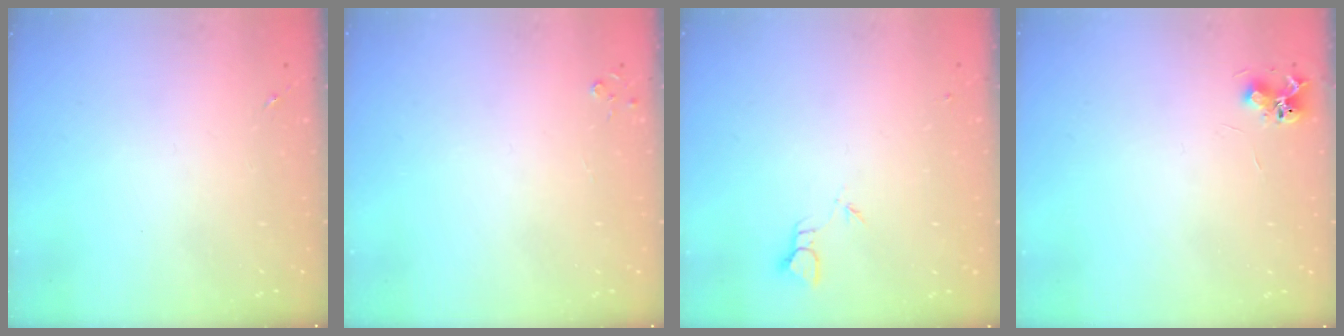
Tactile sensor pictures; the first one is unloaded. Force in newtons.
{"total": 2.7, "press": 2.7, "slide": 0.3}
{"total": 2.0, "press": 2.0, "slide": 0.1}
{"total": 6.5, "press": 6.5, "slide": 0.8}